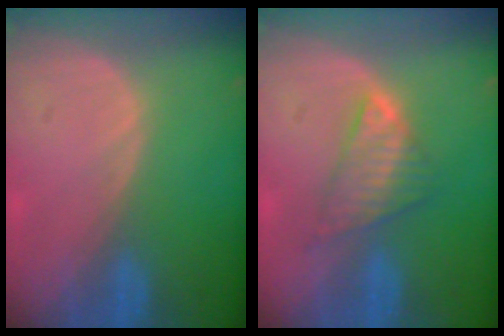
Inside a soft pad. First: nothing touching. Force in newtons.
{"total": 4.9, "press": 4.9, "slide": 0.4}